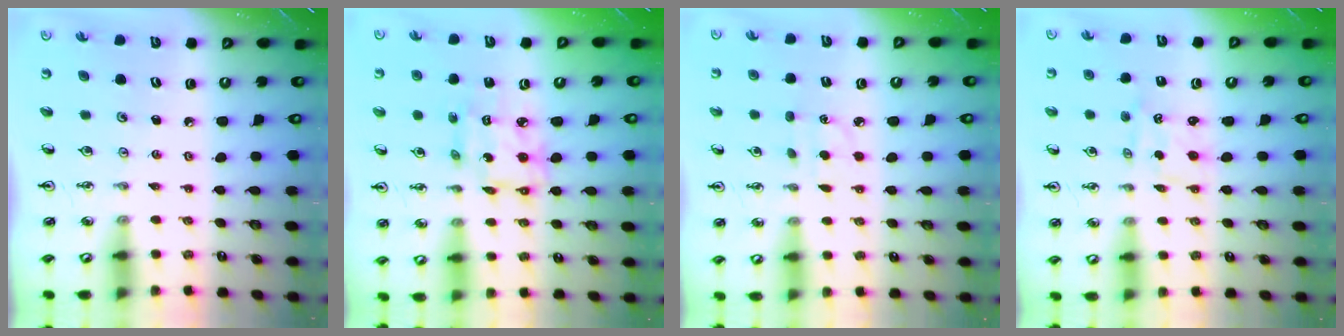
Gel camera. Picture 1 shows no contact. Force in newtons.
{"total": 11.4, "press": 11.4, "slide": 0.9}
{"total": 3.8, "press": 3.8, "slide": 0.5}
{"total": 0.0}